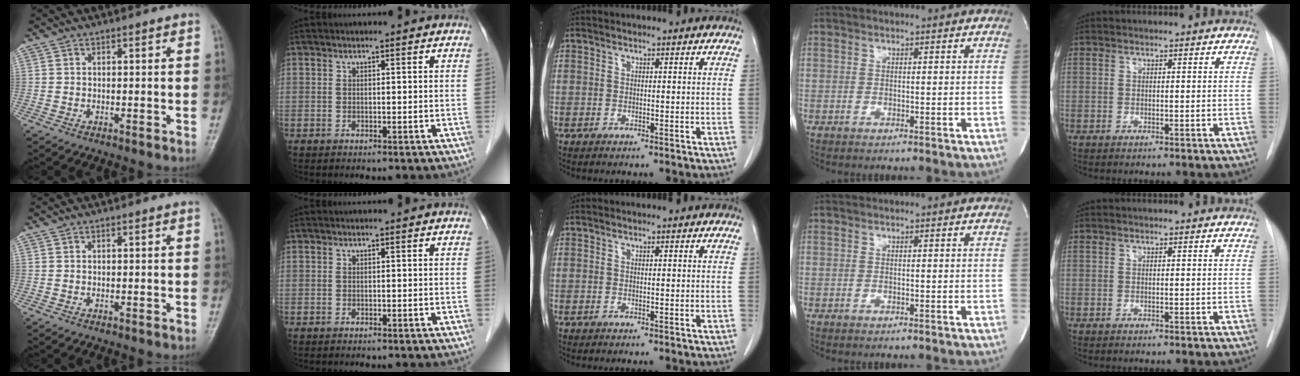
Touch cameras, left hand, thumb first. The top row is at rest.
{}